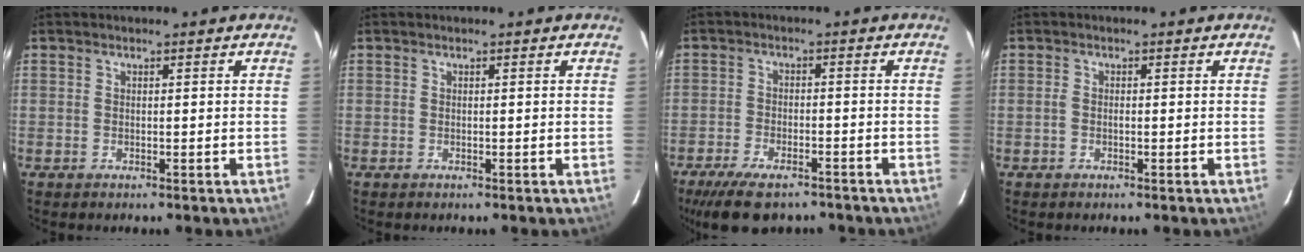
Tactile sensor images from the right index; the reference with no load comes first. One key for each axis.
{"total": 0.0}
{"total": 11.0, "fx": -8.4, "fy": 4.2, "fz": 5.7, "tx": -0.132, "ty": -0.019, "tz": -0.140}
{"total": 1.0, "fx": -0.3, "fy": 0.5, "fz": 0.8, "tx": -0.017, "ty": 0.002, "tz": -0.008}